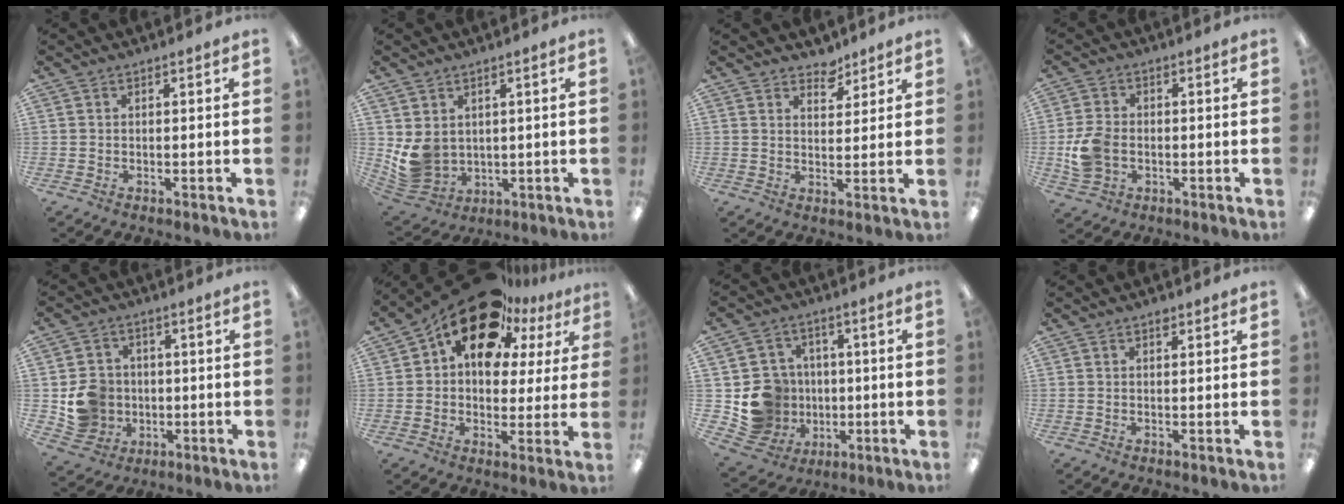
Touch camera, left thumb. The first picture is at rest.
{"total": 7.5, "force": [2.1, 6.5, 3.2], "torque": [-0.091, -0.018, 0.046]}
{"total": 4.8, "force": [4.0, 2.5, 0.8], "torque": [0.004, -0.028, 0.069]}
{"total": 8.1, "force": [-1.4, 6.2, 5.0], "torque": [-0.103, 0.009, -0.025]}
{"total": 9.1, "force": [-0.5, 8.7, 2.6], "torque": [-0.055, 0.010, 0.003]}
{"total": 18.1, "force": [12.6, 9.4, 9.1], "torque": [-0.170, -0.078, 0.221]}
{"total": 11.9, "force": [-0.7, 11.6, 2.6], "torque": [-0.067, 0.013, 0.008]}
{"total": 1.0, "force": [0.7, 0.5, 0.6], "torque": [-0.005, -0.001, 0.010]}